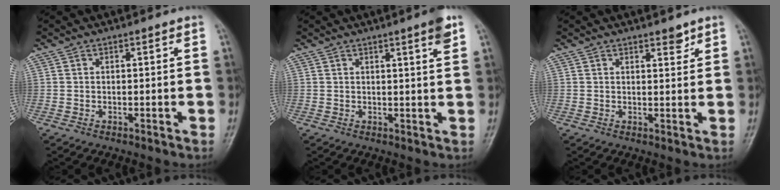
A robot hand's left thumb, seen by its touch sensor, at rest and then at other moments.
{"total": 3.5, "force": [2.1, 0.0, 2.8], "torque": [-0.038, -0.013, 0.029]}
{"total": 2.2, "force": [1.7, 0.8, 1.1], "torque": [-0.006, -0.011, 0.023]}